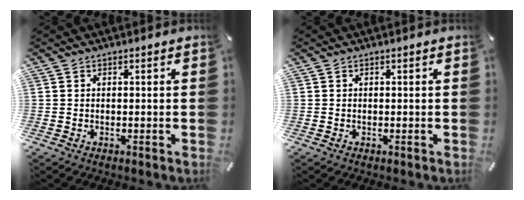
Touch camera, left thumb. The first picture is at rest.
{"total": 0.0}